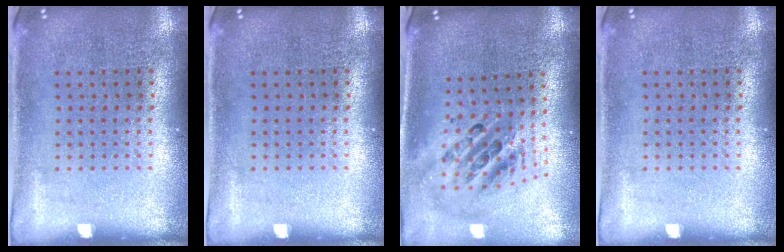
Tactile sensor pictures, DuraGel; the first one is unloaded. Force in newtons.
{"total": 0.0}
{"total": 2.4, "press": 1.7, "slide": 1.7}
{"total": 0.0}